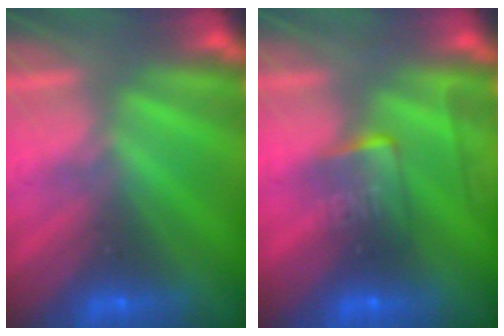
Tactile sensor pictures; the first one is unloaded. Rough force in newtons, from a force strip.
{"total": 8.8}